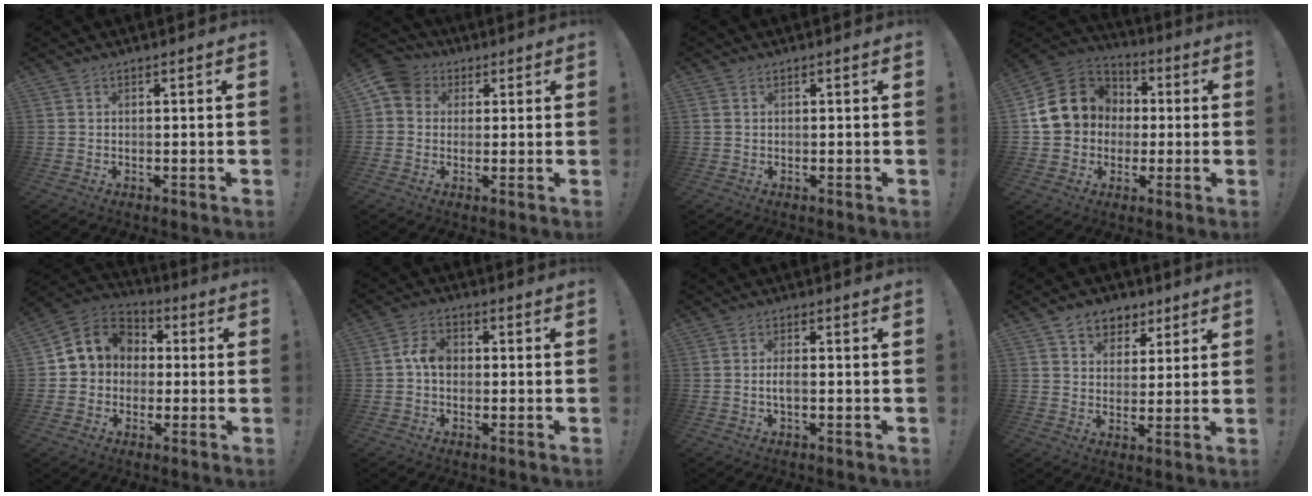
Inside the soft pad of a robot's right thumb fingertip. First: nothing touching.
{"total": 6.7, "force": [1.9, 6.0, 2.3], "torque": [-0.042, 0.005, 0.041]}
{"total": 1.0, "force": [0.4, 0.8, 0.4], "torque": [-0.011, 0.005, 0.008]}
{"total": 16.9, "force": [2.4, 14.7, 7.9], "torque": [-0.129, 0.013, 0.065]}
{"total": 9.5, "force": [1.0, 8.8, 3.5], "torque": [-0.054, 0.009, 0.028]}
{"total": 6.4, "force": [-0.1, 4.5, 4.6], "torque": [-0.081, 0.014, -0.001]}
{"total": 2.7, "force": [-0.6, 1.0, 2.4], "torque": [-0.058, 0.005, -0.013]}
{"total": 8.1, "force": [4.8, 6.1, 2.3], "torque": [-0.023, -0.029, 0.094]}